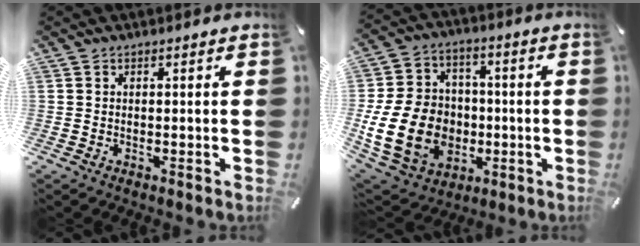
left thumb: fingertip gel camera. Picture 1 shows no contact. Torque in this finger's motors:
{"motor_torque": [0.53, 1.80, 1.60, -1.16, 0.33]}